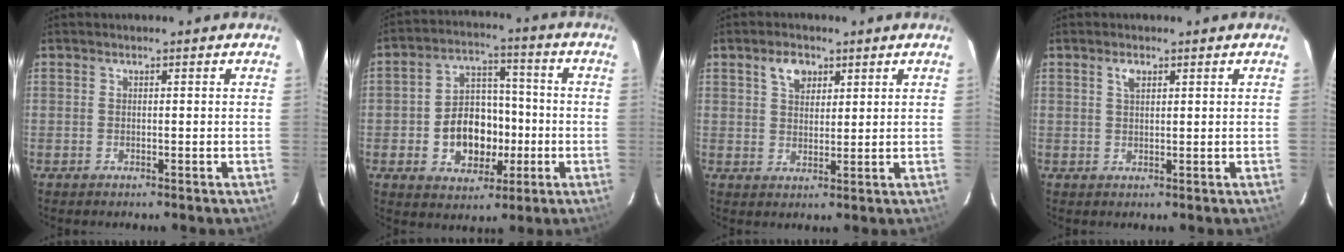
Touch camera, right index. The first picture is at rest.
{"total": 11.8, "force": [-2.5, 8.9, 7.4], "torque": [-0.152, 0.024, -0.025]}
{"total": 4.6, "force": [2.5, 2.9, 2.6], "torque": [-0.039, 0.011, 0.046]}
{"total": 1.7, "force": [0.8, 0.9, 1.3], "torque": [-0.026, 0.005, 0.015]}